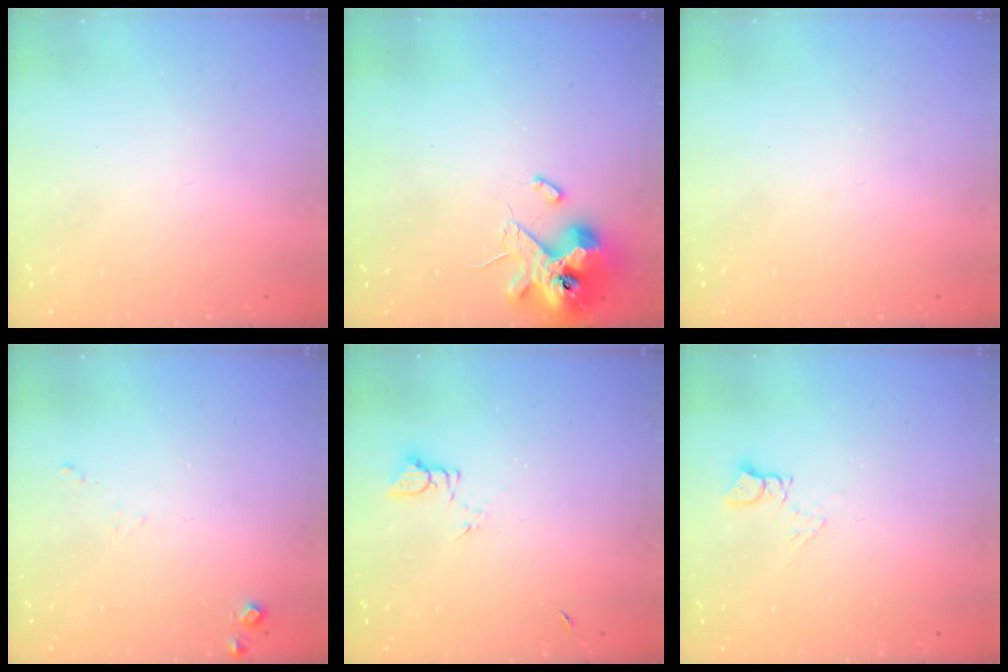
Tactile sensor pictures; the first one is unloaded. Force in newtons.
{"total": 13.7, "press": 13.5, "slide": 2.3}
{"total": 0.0}
{"total": 5.7, "press": 5.6, "slide": 0.8}
{"total": 2.5, "press": 2.5, "slide": 0.3}
{"total": 4.3, "press": 4.3, "slide": 0.8}